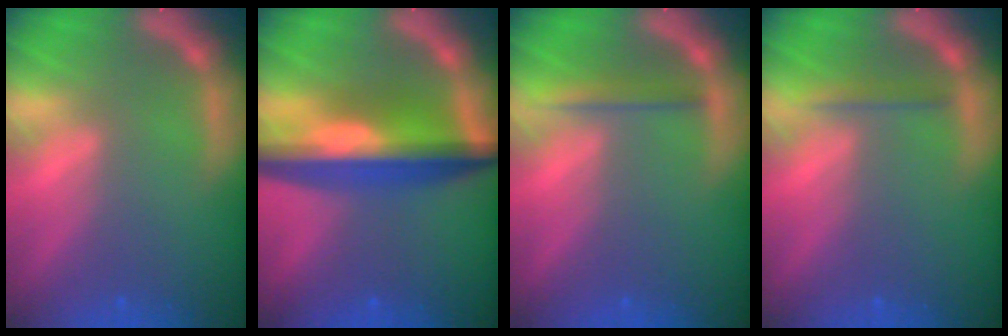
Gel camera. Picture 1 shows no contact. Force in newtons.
{"total": 9.6}
{"total": 2.0}
{"total": 1.4}